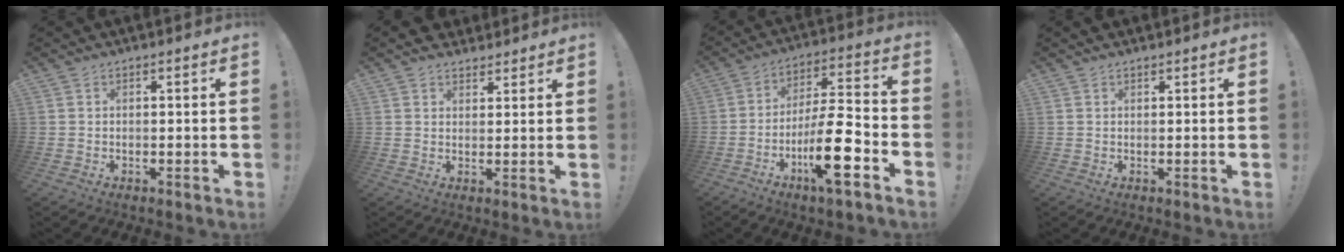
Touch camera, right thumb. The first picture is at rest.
{"total": 4.0, "force": [3.1, 2.4, 0.5], "torque": [0.004, -0.017, 0.057]}
{"total": 18.7, "force": [-7.1, 5.4, 16.4], "torque": [-0.278, 0.039, -0.110]}
{"total": 1.1, "force": [1.0, 0.2, 0.1], "torque": [0.013, -0.006, 0.017]}